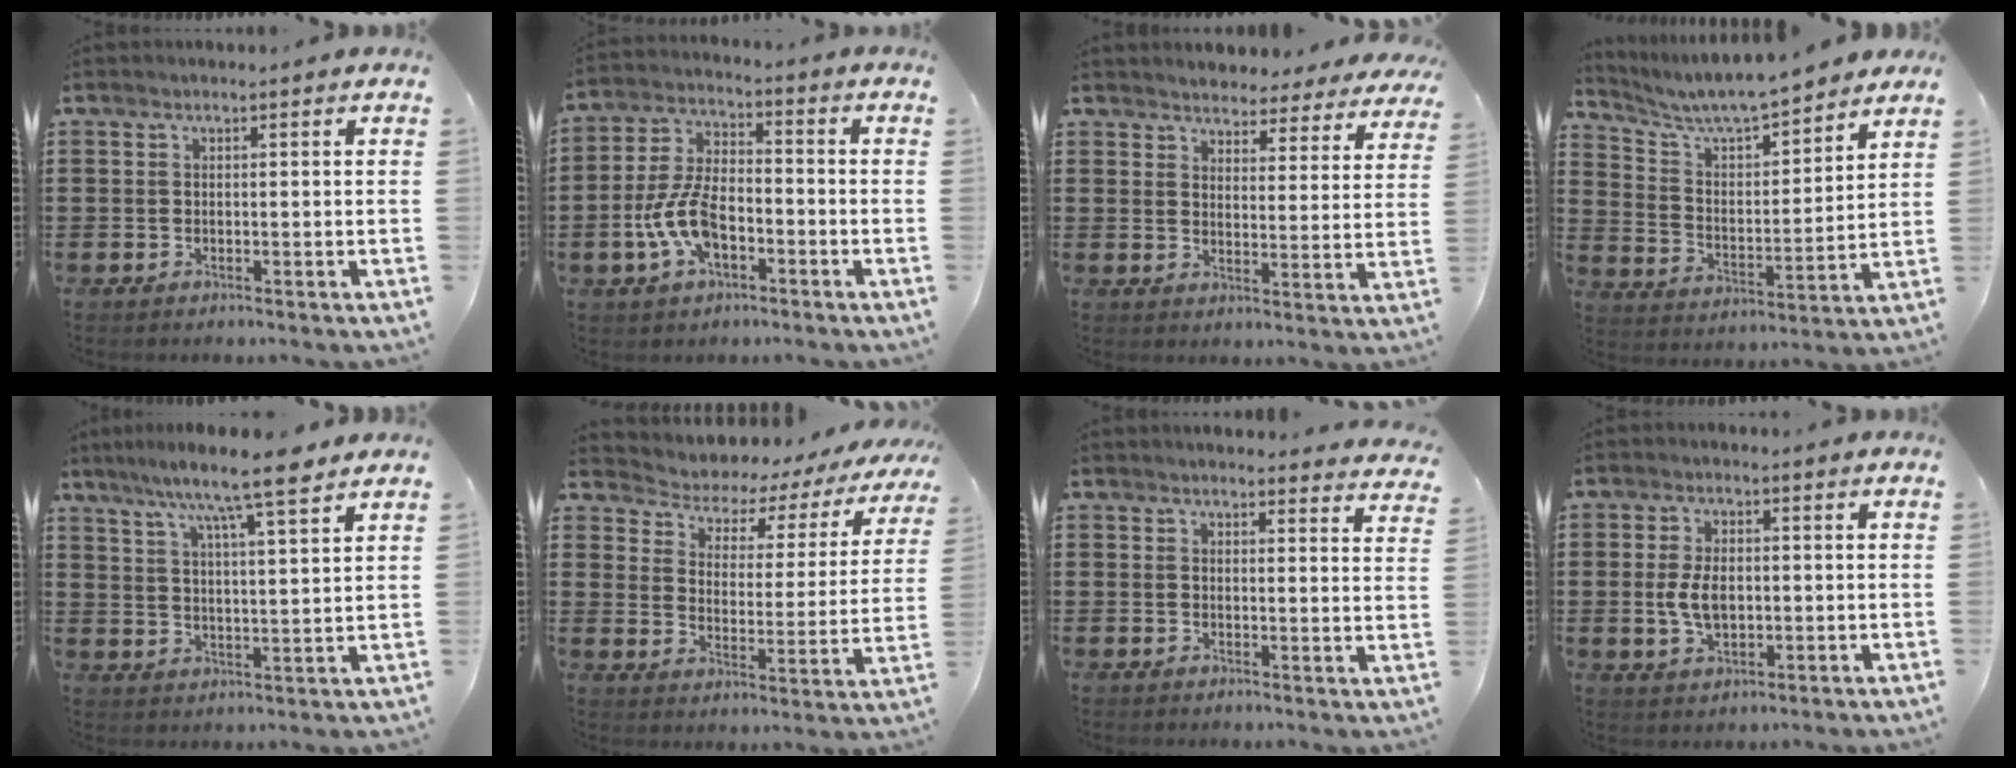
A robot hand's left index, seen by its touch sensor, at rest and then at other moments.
{"total": 9.3, "force": [-3.5, 4.8, 7.2], "torque": [-0.172, 0.000, -0.071]}
{"total": 4.0, "force": [3.9, 0.5, -0.2], "torque": [-0.011, -0.025, 0.067]}
{"total": 6.6, "force": [6.2, 0.6, 2.2], "torque": [-0.071, -0.041, 0.103]}
{"total": 8.4, "force": [6.8, 0.2, 5.0], "torque": [-0.109, -0.030, 0.112]}
{"total": 3.4, "force": [3.1, 1.3, 0.6], "torque": [-0.037, -0.030, 0.042]}
{"total": 2.8, "force": [2.7, 0.4, 0.0], "torque": [0.000, -0.014, 0.050]}
{"total": 5.4, "force": [-0.2, 3.1, 4.4], "torque": [-0.091, 0.000, -0.009]}